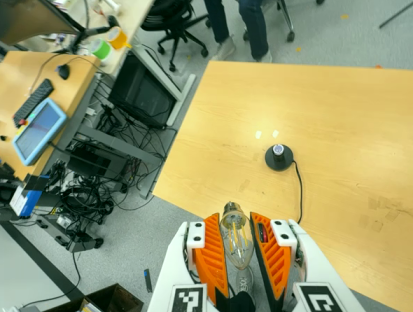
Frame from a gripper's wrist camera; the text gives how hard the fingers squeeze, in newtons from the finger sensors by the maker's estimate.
{"total": 12.4, "left": 12.6, "right": 12.2}